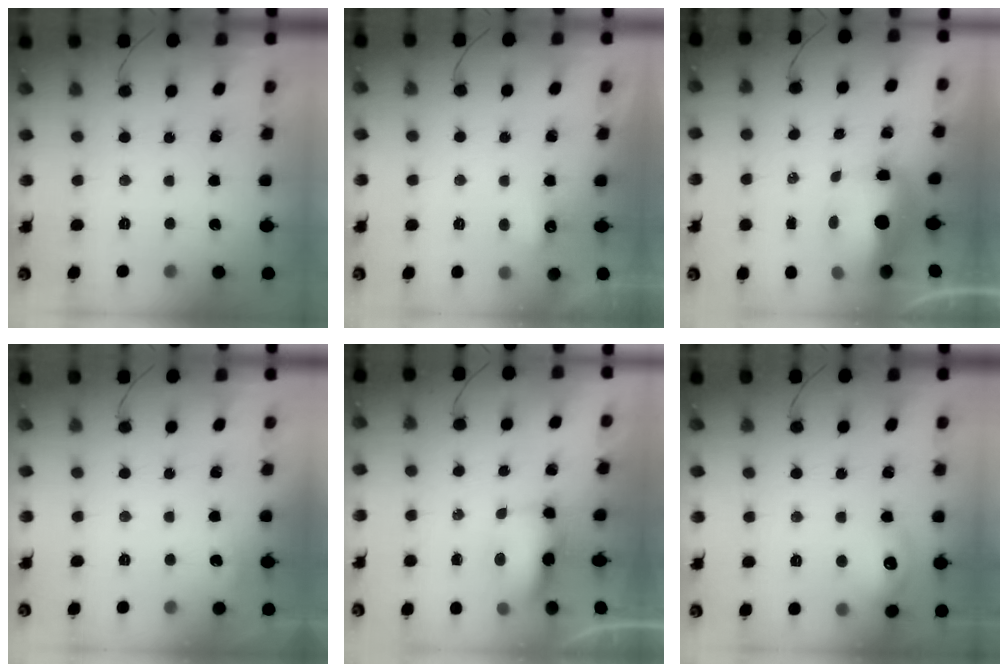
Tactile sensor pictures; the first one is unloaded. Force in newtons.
{"total": 3.7, "press": 3.5, "slide": 1.2}
{"total": 9.6, "press": 9.4, "slide": 2.2}
{"total": 3.7, "press": 3.4, "slide": 1.6}
{"total": 7.0, "press": 7.0, "slide": 0.7}
{"total": 10.9, "press": 10.9, "slide": 0.8}